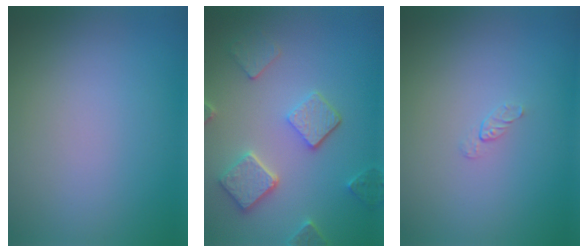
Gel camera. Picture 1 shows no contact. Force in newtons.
{"total": 5.0, "press": 3.9, "slide": 3.2}
{"total": 0.5, "press": 0.3, "slide": 0.4}